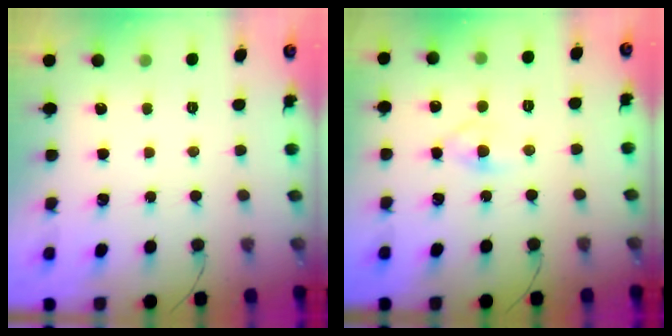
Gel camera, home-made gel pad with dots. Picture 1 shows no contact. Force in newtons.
{"total": 3.8, "press": 3.6, "slide": 1.1}